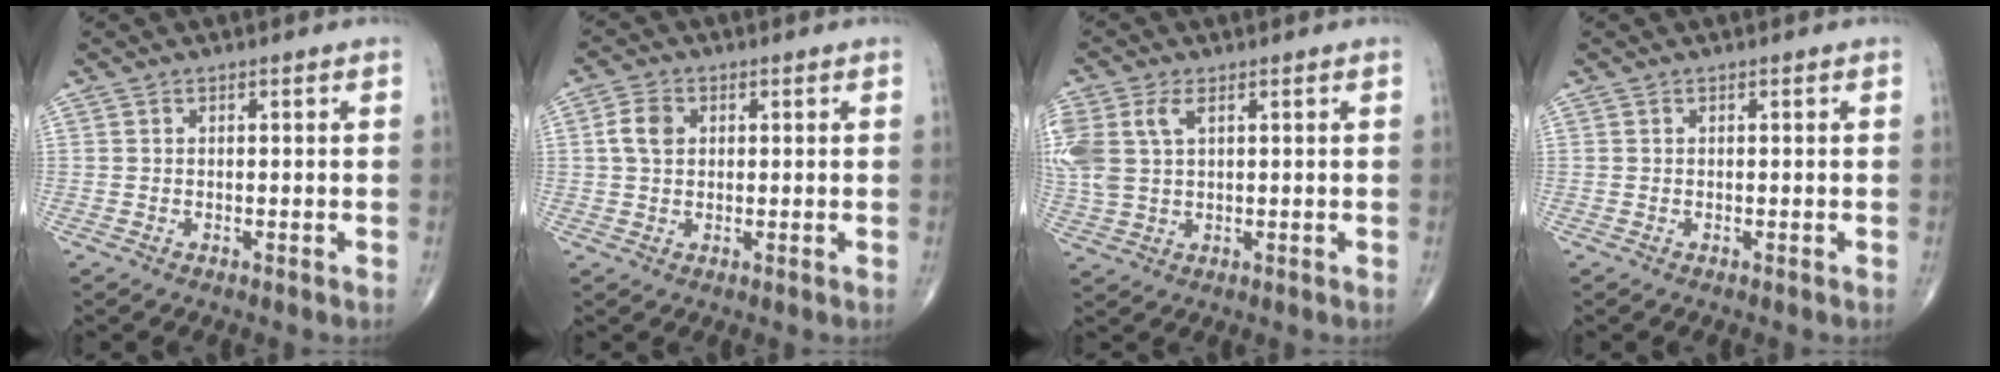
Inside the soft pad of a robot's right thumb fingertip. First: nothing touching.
{"total": 4.2, "force": [0.8, 3.1, 2.8], "torque": [-0.053, 0.004, 0.013]}
{"total": 9.2, "force": [2.8, 5.4, 6.9], "torque": [-0.185, 0.013, 0.063]}
{"total": 0.0}